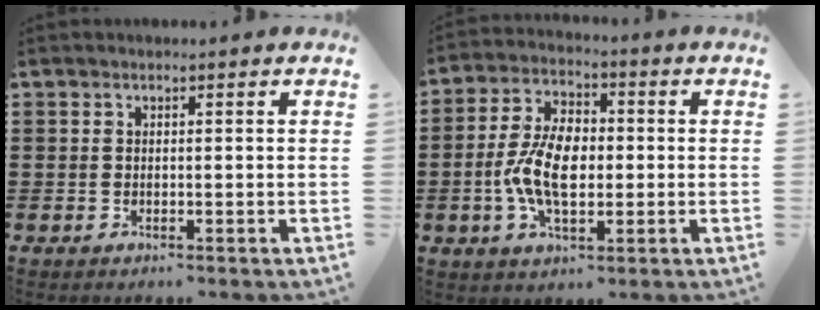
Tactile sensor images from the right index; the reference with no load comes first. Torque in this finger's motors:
{"motor_torque": [2.14, 0.00, 0.42, 0.21]}